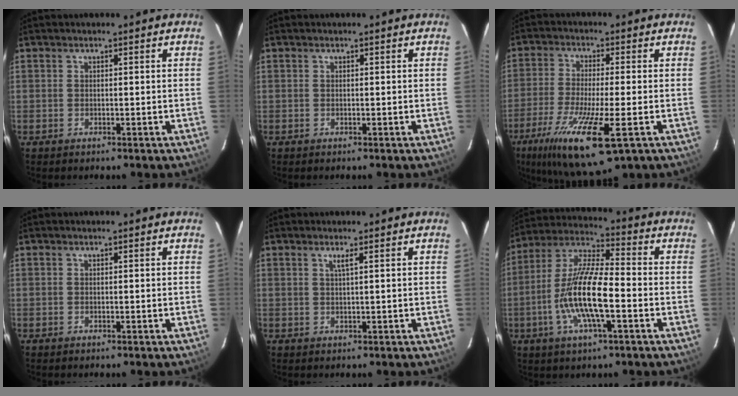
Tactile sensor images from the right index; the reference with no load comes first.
{"total": 0.0}
{"total": 17.6, "force": [-8.7, 3.1, 15.0], "torque": [-0.305, -0.061, -0.157]}
{"total": 0.0}
{"total": 1.4, "force": [0.6, -0.4, 1.2], "torque": [-0.020, -0.001, 0.009]}
{"total": 14.6, "force": [-4.0, 3.4, 13.6], "torque": [-0.274, -0.003, -0.081]}